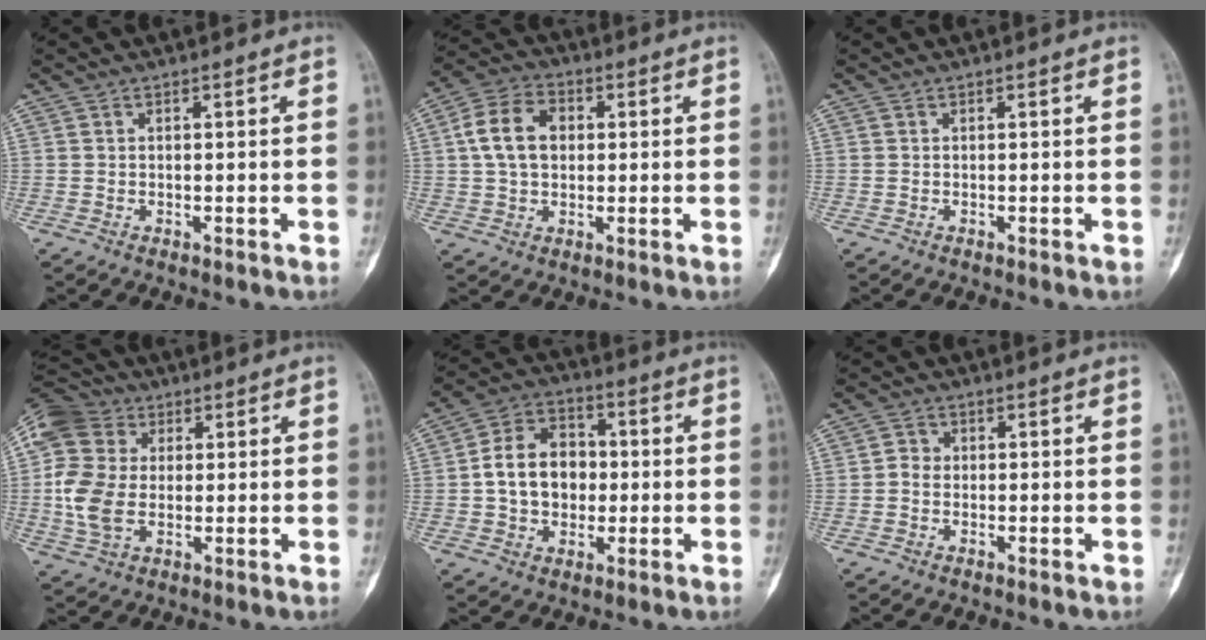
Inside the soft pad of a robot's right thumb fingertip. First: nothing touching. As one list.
[{"total": 10.1, "force": [1.6, 7.2, 7.0], "torque": [-0.115, 0.014, 0.021]}, {"total": 0.0}, {"total": 12.6, "force": [1.0, 9.8, 8.0], "torque": [-0.157, 0.006, 0.011]}, {"total": 12.6, "force": [-0.2, 9.7, 8.1], "torque": [-0.103, 0.024, -0.009]}, {"total": 2.3, "force": [-0.1, 2.1, 1.0], "torque": [-0.002, 0.006, -0.009]}]